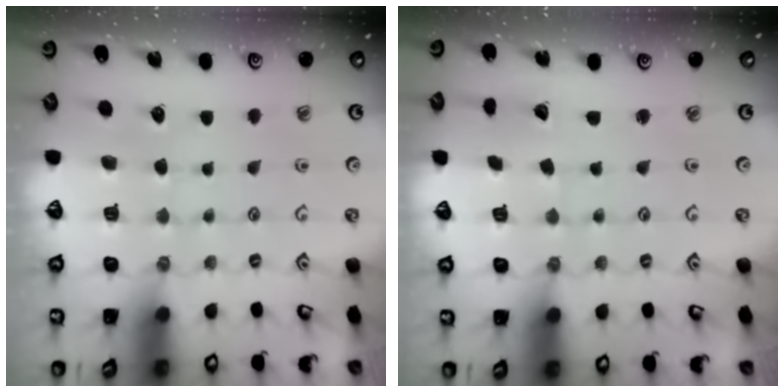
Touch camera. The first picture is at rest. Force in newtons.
{"total": 1.2, "press": 1.2, "slide": 0.0}